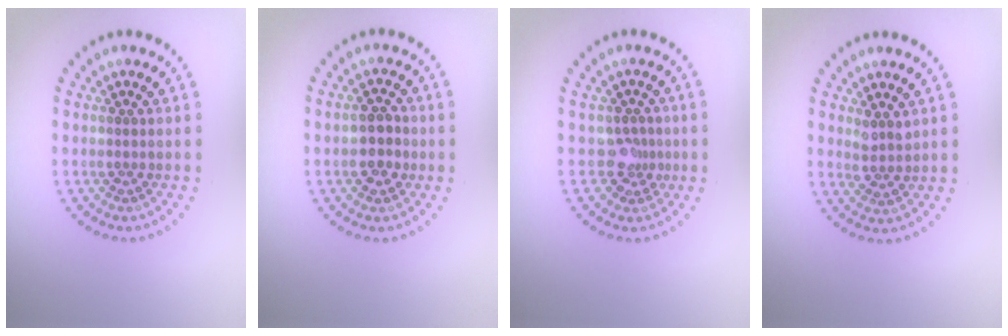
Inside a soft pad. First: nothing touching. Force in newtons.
{"total": 2.6, "press": 2.5, "slide": 0.6}
{"total": 2.0, "press": 1.5, "slide": 1.4}
{"total": 1.7, "press": 1.4, "slide": 1.0}